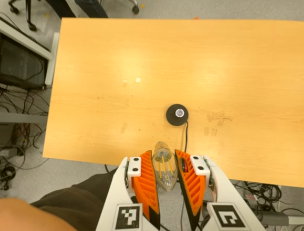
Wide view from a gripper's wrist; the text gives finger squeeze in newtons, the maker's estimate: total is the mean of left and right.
{"total": 13.4, "left": 14.3, "right": 12.5}